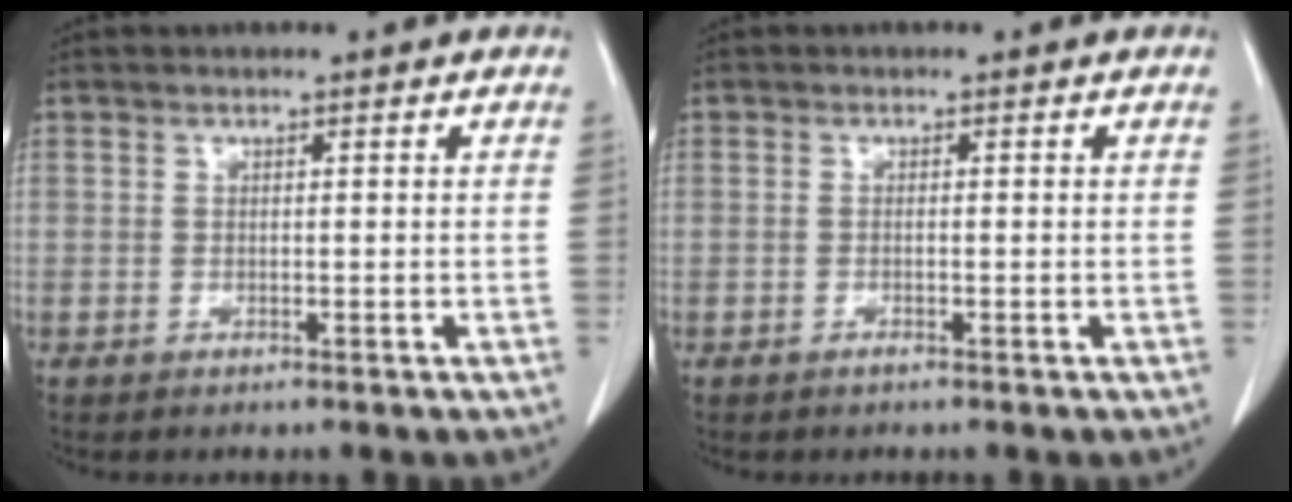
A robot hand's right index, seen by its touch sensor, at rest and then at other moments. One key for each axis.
{"total": 0.6, "fx": -0.3, "fy": -0.1, "fz": 0.5, "tx": -0.011, "ty": 0.000, "tz": -0.005}